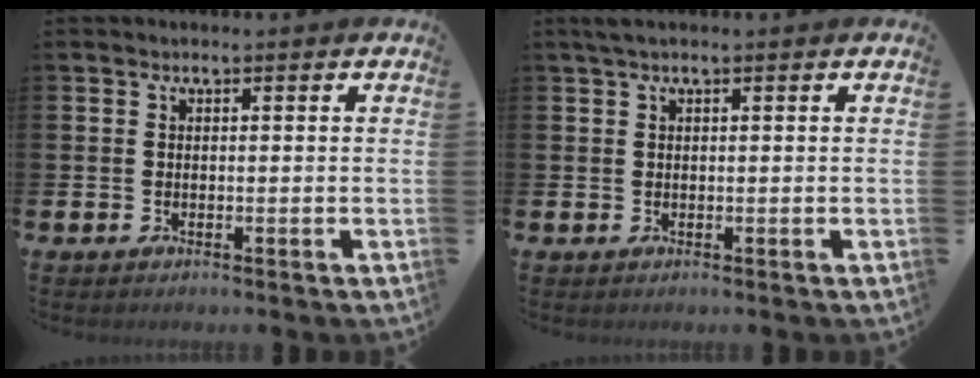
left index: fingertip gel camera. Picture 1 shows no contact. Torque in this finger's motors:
{"motor_torque": [0.18, 0.10, 0.15, 0.06]}